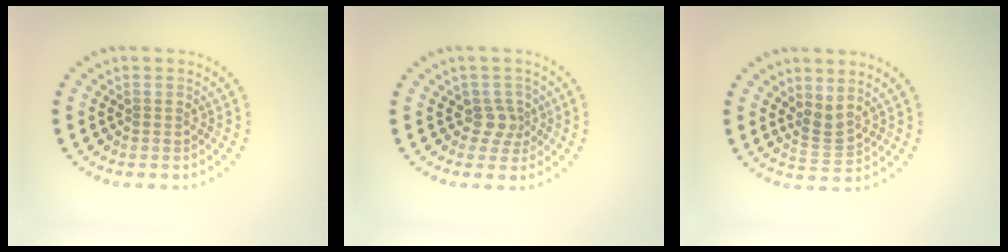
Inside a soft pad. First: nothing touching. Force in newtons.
{"total": 2.0, "press": 1.4, "slide": 1.3}
{"total": 2.0, "press": 1.3, "slide": 1.5}